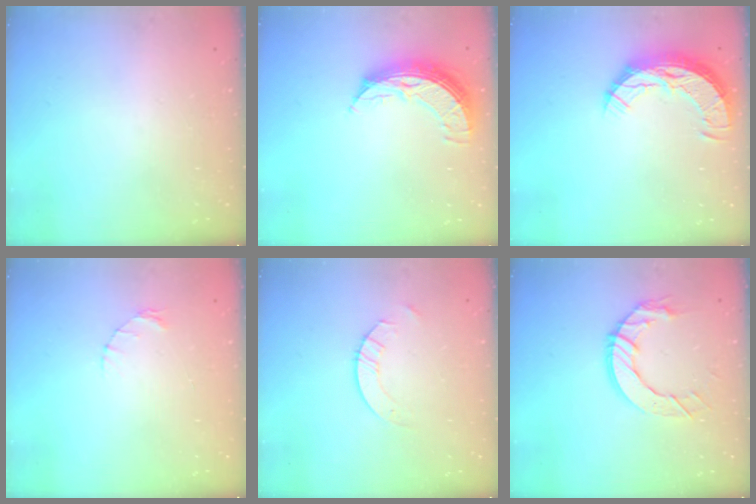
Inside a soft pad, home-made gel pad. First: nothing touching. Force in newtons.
{"total": 9.4, "press": 9.4, "slide": 0.9}
{"total": 10.6, "press": 10.5, "slide": 0.8}
{"total": 2.0, "press": 2.0, "slide": 0.4}
{"total": 2.0, "press": 2.0, "slide": 0.2}
{"total": 10.6, "press": 10.6, "slide": 0.9}